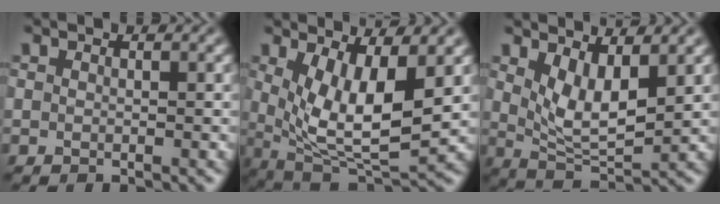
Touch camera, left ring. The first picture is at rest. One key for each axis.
{"total": 7.7, "fx": 1.5, "fy": 3.1, "fz": 6.9, "tx": -0.134, "ty": -0.021, "tz": 0.035}
{"total": 4.4, "fx": 1.8, "fy": 1.8, "fz": 3.6, "tx": -0.075, "ty": -0.016, "tz": 0.040}